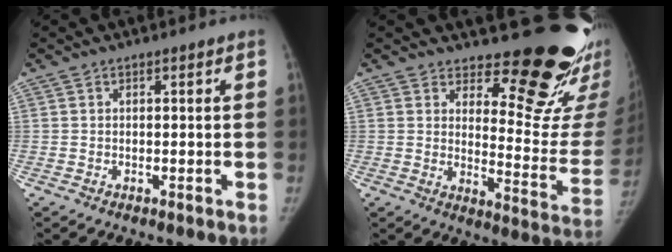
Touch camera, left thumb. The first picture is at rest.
{"total": 20.4, "force": [16.4, 6.4, 10.2], "torque": [-0.084, -0.165, 0.203]}